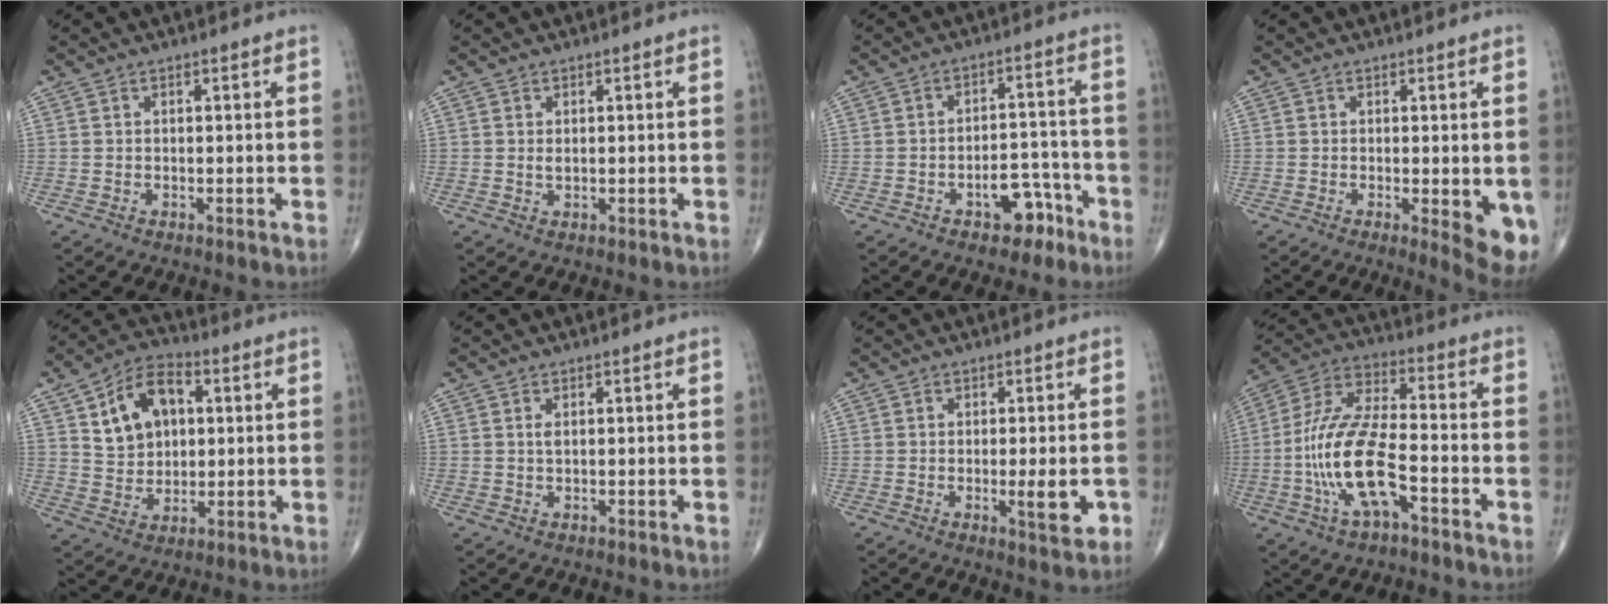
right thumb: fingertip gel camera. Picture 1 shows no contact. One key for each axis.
{"total": 0.7, "fx": 0.2, "fy": 0.4, "fz": 0.6, "tx": -0.006, "ty": -0.001, "tz": 0.004}
{"total": 7.3, "fx": -4.3, "fy": 4.2, "fz": 4.2, "tx": -0.032, "ty": 0.048, "tz": -0.059}
{"total": 6.5, "fx": -1.2, "fy": 1.9, "fz": 6.1, "tx": -0.076, "ty": -0.017, "tz": -0.014}
{"total": 12.7, "fx": 3.7, "fy": 8.7, "fz": 8.5, "tx": -0.117, "ty": 0.004, "tz": 0.064}
{"total": 0.8, "fx": 0.2, "fy": 0.3, "fz": 0.7, "tx": -0.017, "ty": 0.002, "tz": 0.006}
{"total": 6.7, "fx": -1.6, "fy": 1.8, "fz": 6.2, "tx": -0.085, "ty": -0.011, "tz": -0.019}
{"total": 15.9, "fx": -5.0, "fy": 6.1, "fz": 13.9, "tx": -0.287, "ty": 0.042, "tz": -0.094}